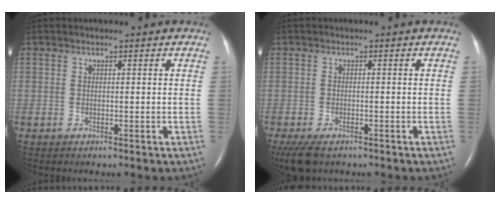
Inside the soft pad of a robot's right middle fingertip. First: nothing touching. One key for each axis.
{"total": 6.0, "fx": -4.3, "fy": 2.7, "fz": 3.3, "tx": -0.068, "ty": -0.013, "tz": -0.072}